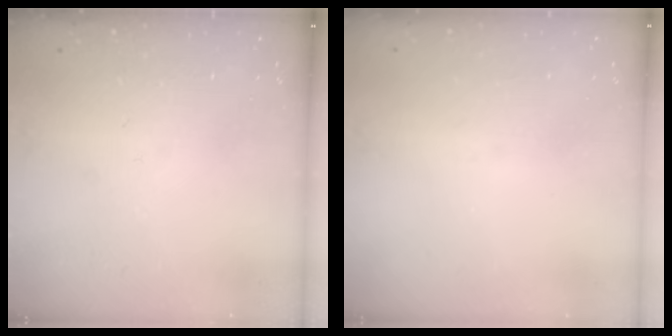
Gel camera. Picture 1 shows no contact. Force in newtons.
{"total": 0.9, "press": 0.9, "slide": 0.1}